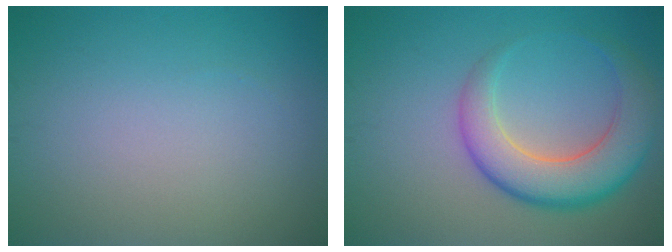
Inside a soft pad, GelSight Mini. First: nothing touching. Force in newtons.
{"total": 6.5, "press": 6.5, "slide": 0.2}